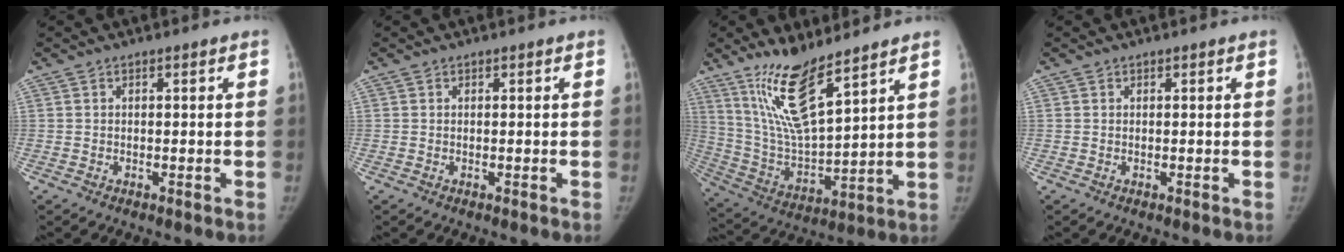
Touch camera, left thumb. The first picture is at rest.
{"total": 0.0}
{"total": 14.7, "force": [10.1, 3.3, 10.1], "torque": [-0.178, -0.067, 0.211]}
{"total": 0.0}